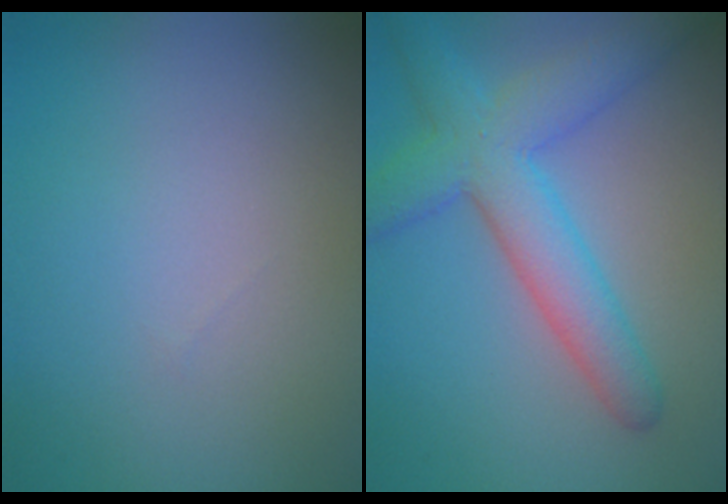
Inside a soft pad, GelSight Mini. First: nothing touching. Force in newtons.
{"total": 6.3, "press": 6.3, "slide": 0.2}